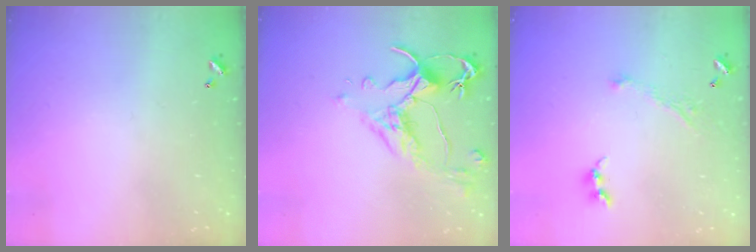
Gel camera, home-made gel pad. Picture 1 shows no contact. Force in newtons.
{"total": 3.1, "press": 2.7, "slide": 1.4}
{"total": 2.9, "press": 2.8, "slide": 0.4}